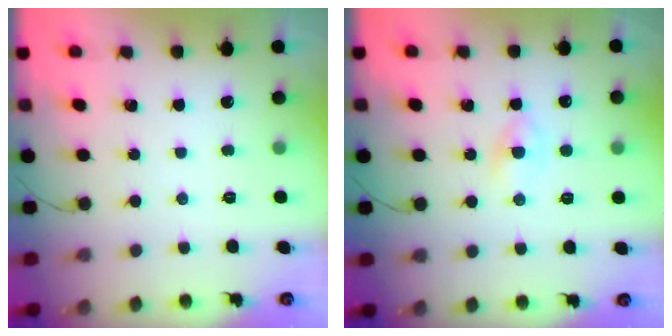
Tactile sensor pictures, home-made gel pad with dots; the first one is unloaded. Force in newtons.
{"total": 2.1, "press": 2.0, "slide": 0.7}